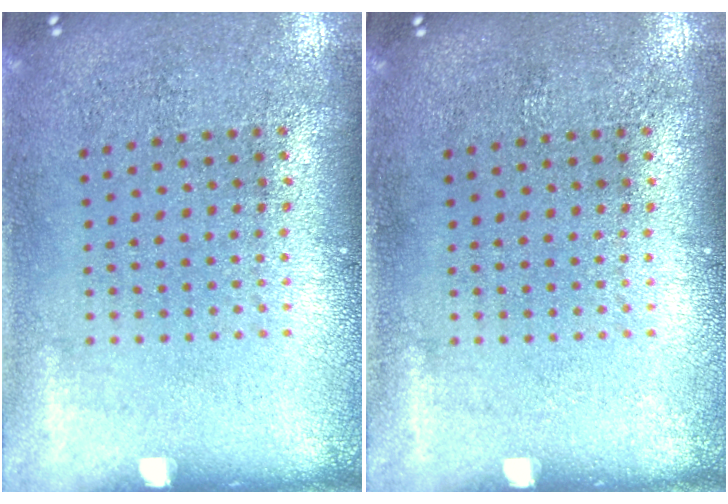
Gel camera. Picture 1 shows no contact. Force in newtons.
{"total": 0.0}